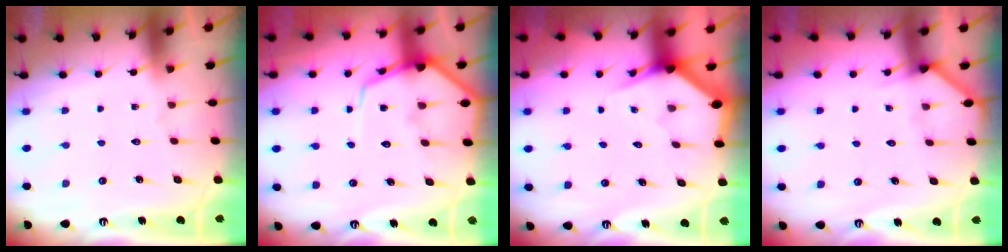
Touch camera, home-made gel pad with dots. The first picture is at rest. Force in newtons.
{"total": 9.8, "press": 9.7, "slide": 1.1}
{"total": 2.9, "press": 2.9, "slide": 0.0}
{"total": 2.6, "press": 2.6, "slide": 0.1}